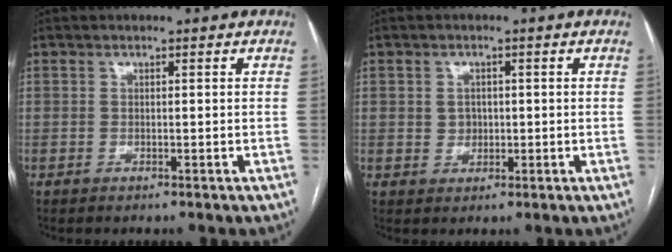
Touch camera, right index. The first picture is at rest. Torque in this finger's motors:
{"motor_torque": [0.02, 0.03, 0.06, 0.00]}